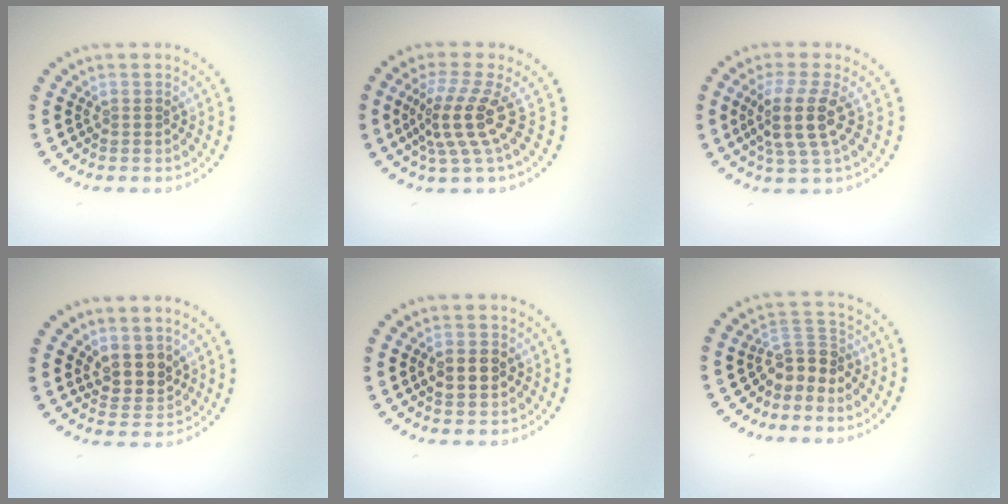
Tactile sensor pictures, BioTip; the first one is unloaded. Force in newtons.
{"total": 3.9, "press": 2.7, "slide": 2.9}
{"total": 3.9, "press": 3.1, "slide": 2.4}
{"total": 2.5, "press": 2.1, "slide": 1.3}
{"total": 2.5, "press": 2.5, "slide": 0.2}
{"total": 2.8, "press": 2.2, "slide": 1.7}